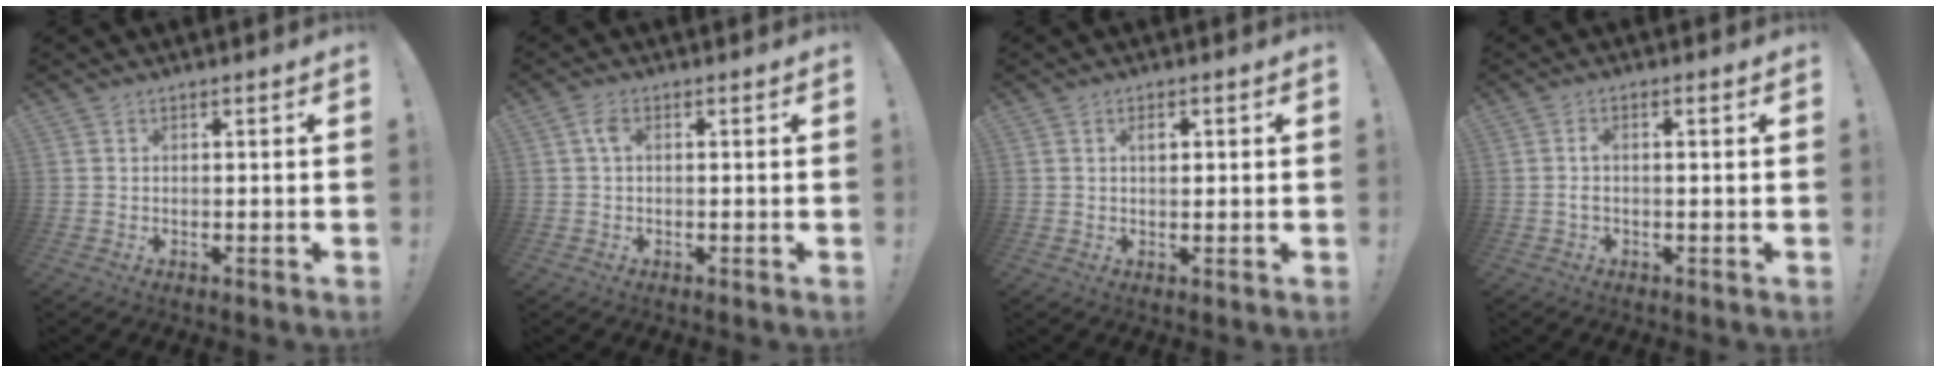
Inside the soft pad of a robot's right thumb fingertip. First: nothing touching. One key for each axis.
{"total": 2.8, "fx": 0.4, "fy": 1.4, "fz": 2.3, "tx": -0.048, "ty": 0.010, "tz": 0.006}
{"total": 1.9, "fx": 0.7, "fy": 1.0, "fz": 1.6, "tx": -0.017, "ty": -0.002, "tz": 0.007}
{"total": 3.0, "fx": -0.7, "fy": 0.4, "fz": 2.9, "tx": -0.050, "ty": 0.001, "tz": -0.013}